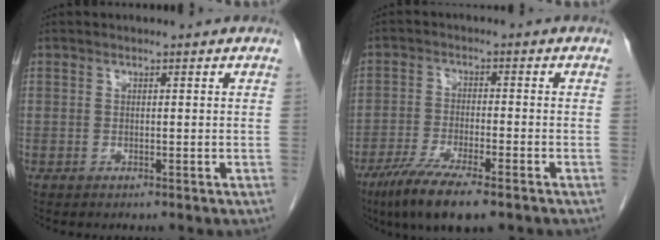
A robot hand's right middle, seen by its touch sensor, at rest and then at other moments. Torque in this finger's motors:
{"motor_torque": [1.15, -0.99, 0.48, 0.14]}